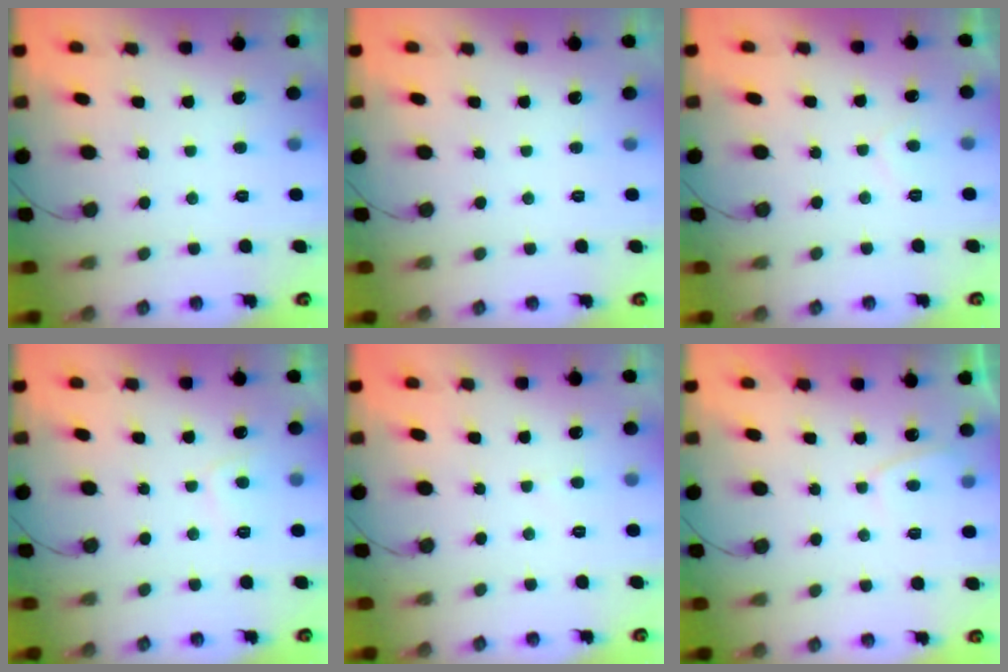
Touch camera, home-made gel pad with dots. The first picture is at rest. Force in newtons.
{"total": 0.0}
{"total": 0.9, "press": 0.6, "slide": 0.7}
{"total": 2.9, "press": 2.8, "slide": 0.6}
{"total": 2.5, "press": 2.5, "slide": 0.2}
{"total": 1.5, "press": 1.3, "slide": 0.6}